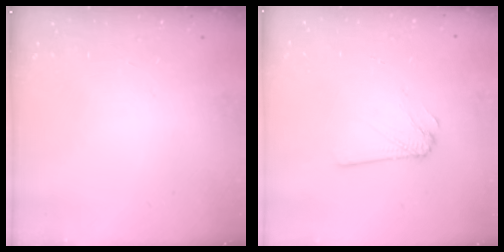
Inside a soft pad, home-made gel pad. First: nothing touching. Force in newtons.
{"total": 2.2, "press": 2.2, "slide": 0.1}